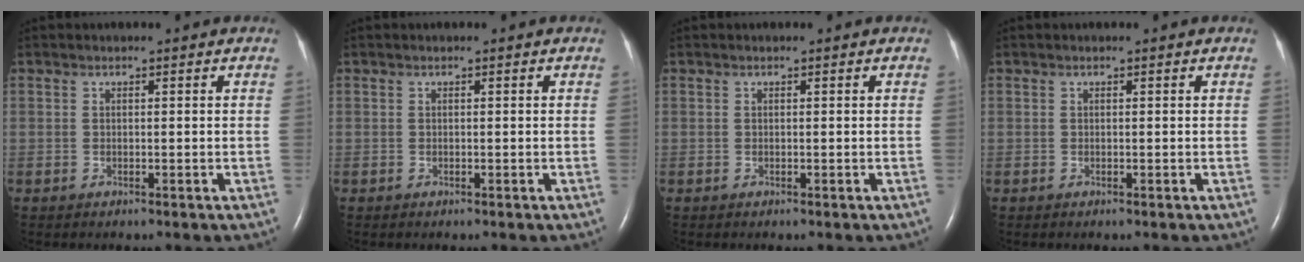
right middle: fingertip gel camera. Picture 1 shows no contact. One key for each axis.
{"total": 0.0}
{"total": 0.0}
{"total": 0.0}